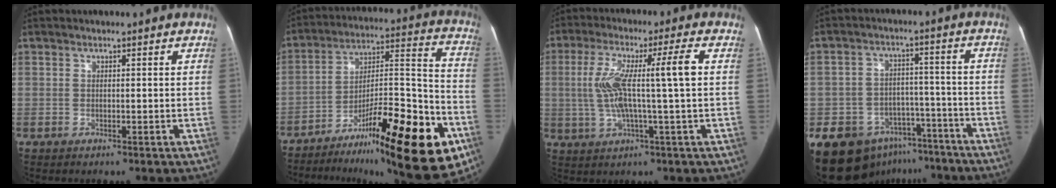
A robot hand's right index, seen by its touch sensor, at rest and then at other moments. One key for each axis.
{"total": 26.8, "fx": -14.5, "fy": 4.4, "fz": 22.1, "tx": -0.271, "ty": 0.005, "tz": -0.219}
{"total": 10.9, "fx": 0.8, "fy": -0.2, "fz": 10.9, "tx": -0.211, "ty": 0.020, "tz": 0.013}
{"total": 15.4, "fx": -10.4, "fy": 10.4, "fz": 4.6, "tx": -0.072, "ty": 0.047, "tz": -0.140}